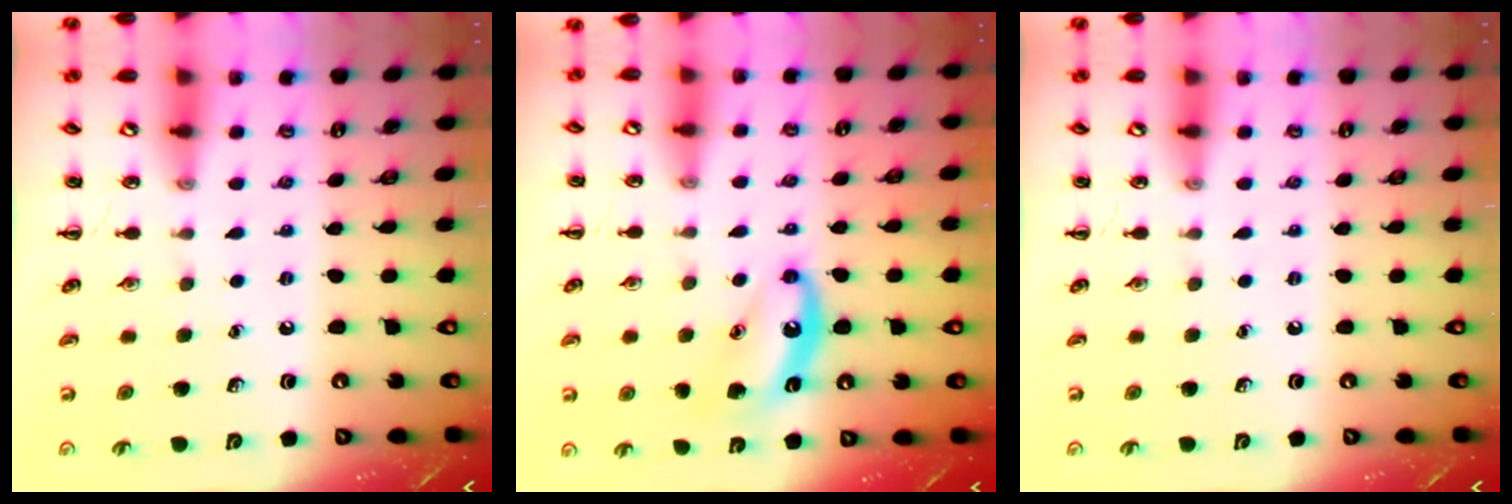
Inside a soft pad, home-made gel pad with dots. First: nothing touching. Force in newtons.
{"total": 9.1, "press": 9.1, "slide": 1.0}
{"total": 0.0}